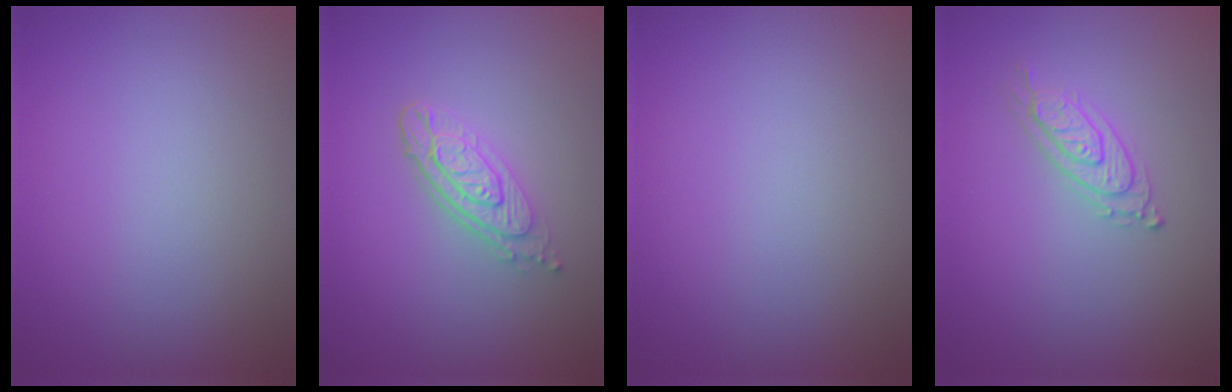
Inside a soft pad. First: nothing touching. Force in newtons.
{"total": 3.7, "press": 2.9, "slide": 2.4}
{"total": 0.0}
{"total": 2.3, "press": 2.1, "slide": 0.9}